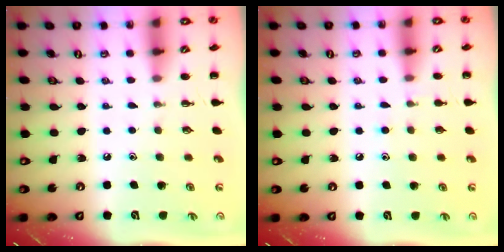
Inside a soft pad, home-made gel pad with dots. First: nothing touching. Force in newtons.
{"total": 4.8, "press": 4.5, "slide": 1.7}